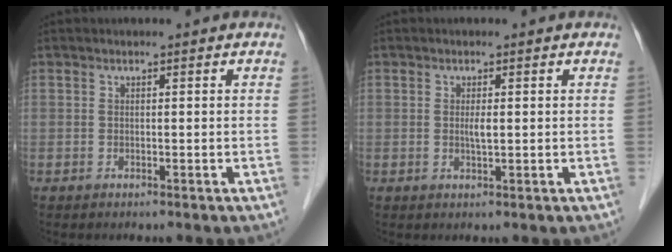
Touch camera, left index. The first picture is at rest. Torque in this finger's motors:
{"motor_torque": [0.30, 0.26, 0.07, 0.02]}